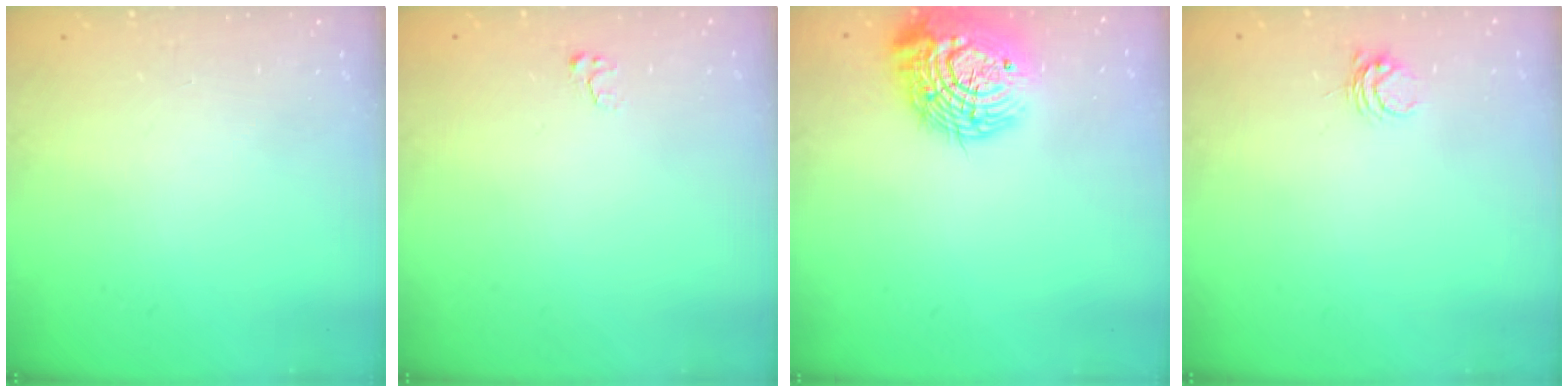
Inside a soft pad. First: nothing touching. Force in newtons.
{"total": 2.5, "press": 2.5, "slide": 0.3}
{"total": 17.9, "press": 17.8, "slide": 1.3}
{"total": 4.4, "press": 4.4, "slide": 0.3}